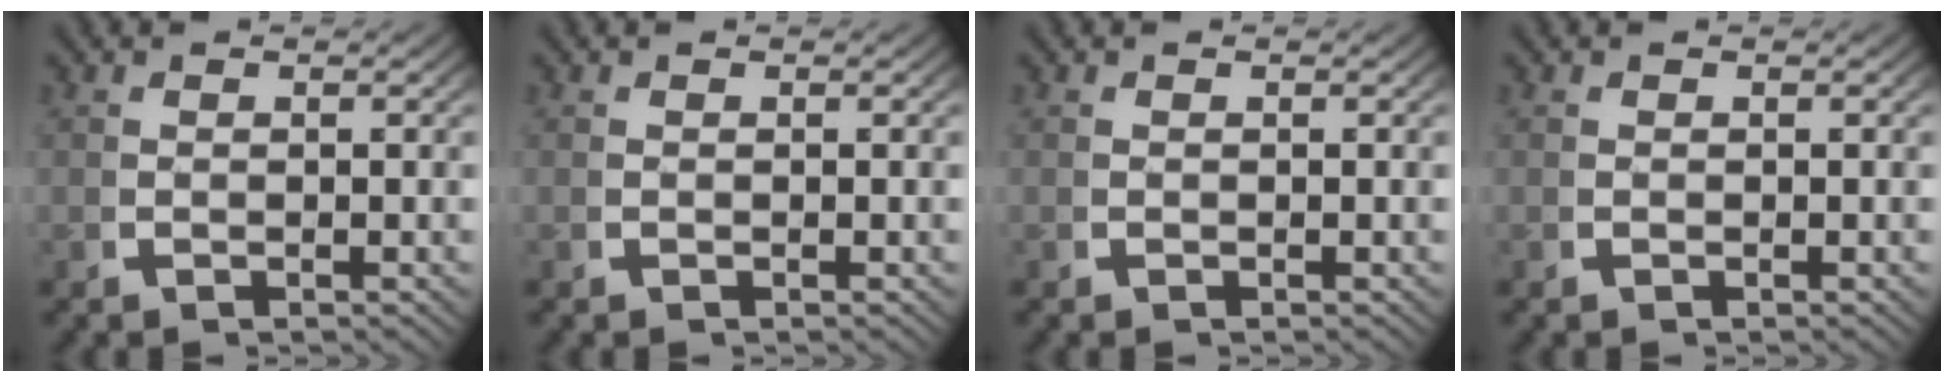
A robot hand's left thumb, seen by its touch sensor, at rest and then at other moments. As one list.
[{"total": 0.0}, {"total": 0.0}, {"total": 0.0}]